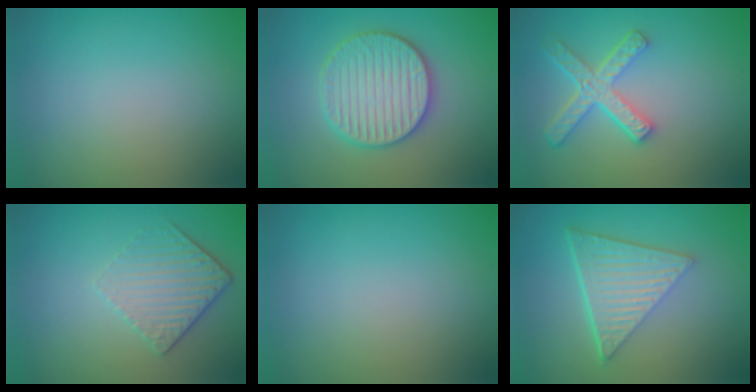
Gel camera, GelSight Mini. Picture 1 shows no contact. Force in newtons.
{"total": 5.9, "press": 5.8, "slide": 1.1}
{"total": 4.8, "press": 3.6, "slide": 3.1}
{"total": 3.6, "press": 2.6, "slide": 2.6}
{"total": 0.0}
{"total": 6.7, "press": 4.4, "slide": 5.0}